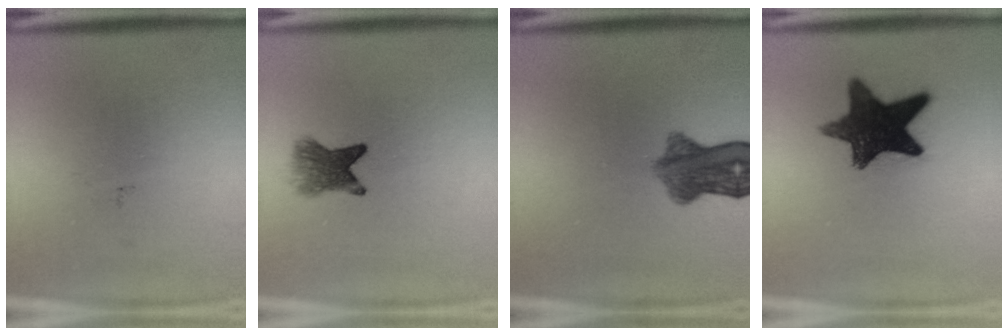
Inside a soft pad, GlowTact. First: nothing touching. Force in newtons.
{"total": 4.8}
{"total": 7.3}
{"total": 13.4}